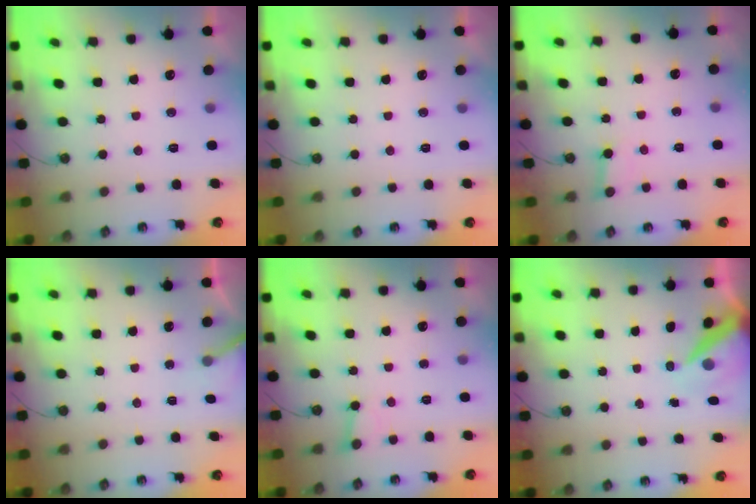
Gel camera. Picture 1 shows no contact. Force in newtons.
{"total": 0.0}
{"total": 3.3, "press": 3.3, "slide": 0.4}
{"total": 3.4, "press": 3.4, "slide": 0.2}
{"total": 5.5, "press": 5.4, "slide": 0.5}
{"total": 8.4, "press": 8.3, "slide": 1.0}